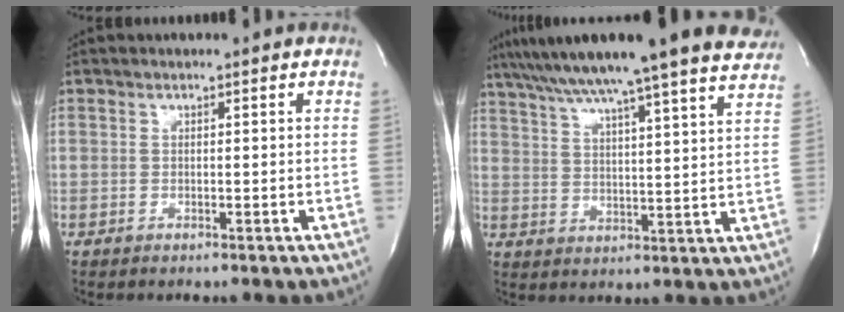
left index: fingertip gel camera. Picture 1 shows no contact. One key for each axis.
{"total": 25.1, "fx": 21.5, "fy": 0.2, "fz": 12.8, "tx": -0.215, "ty": -0.004, "tz": 0.291}